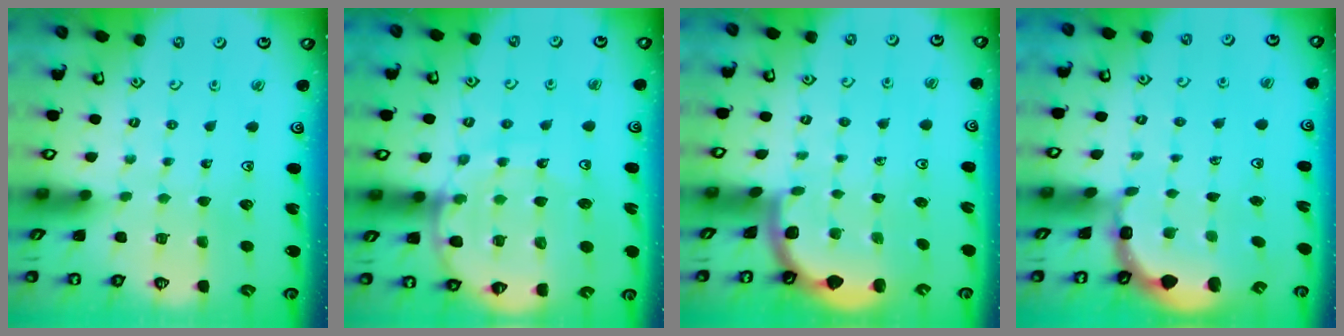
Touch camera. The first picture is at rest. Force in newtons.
{"total": 14.4, "press": 14.1, "slide": 3.2}
{"total": 1.8, "press": 1.8, "slide": 0.0}
{"total": 2.6, "press": 2.4, "slide": 0.9}